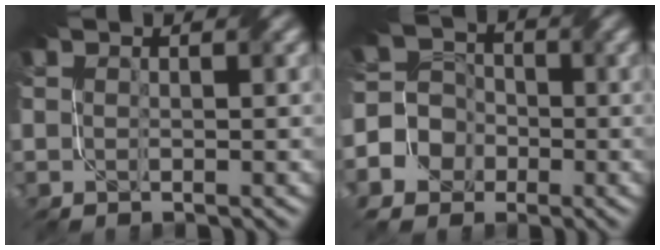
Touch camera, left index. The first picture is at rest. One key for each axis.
{"total": 6.7, "fx": -3.3, "fy": 5.6, "fz": 1.5, "tx": -0.029, "ty": 0.004, "tz": -0.088}